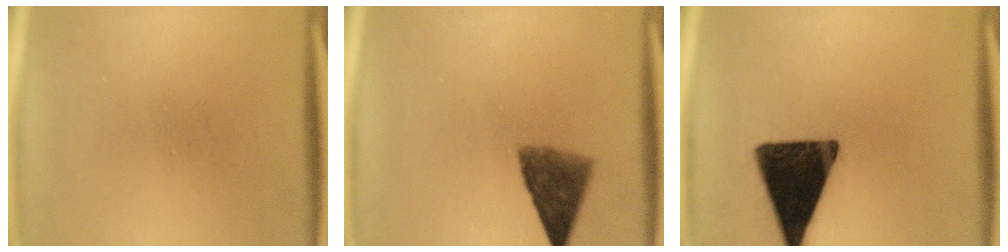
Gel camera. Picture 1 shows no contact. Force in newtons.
{"total": 6.8}
{"total": 17.3}